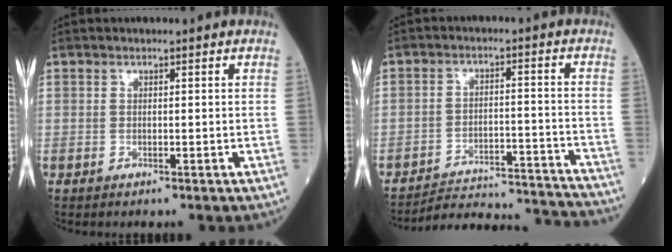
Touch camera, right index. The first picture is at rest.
{"total": 6.2, "force": [-6.1, 1.1, 0.0], "torque": [0.006, 0.009, -0.069]}